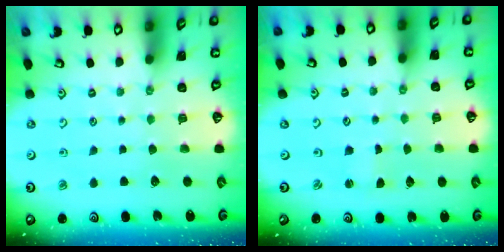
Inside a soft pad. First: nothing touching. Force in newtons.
{"total": 0.0}